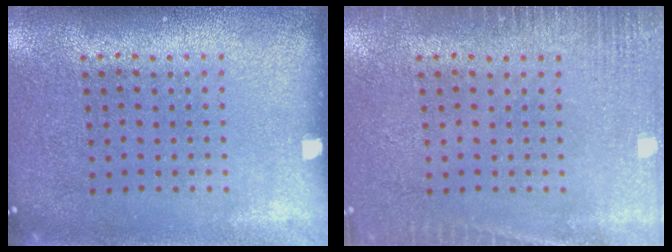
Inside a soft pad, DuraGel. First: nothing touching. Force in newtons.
{"total": 2.7, "press": 2.7, "slide": 0.5}